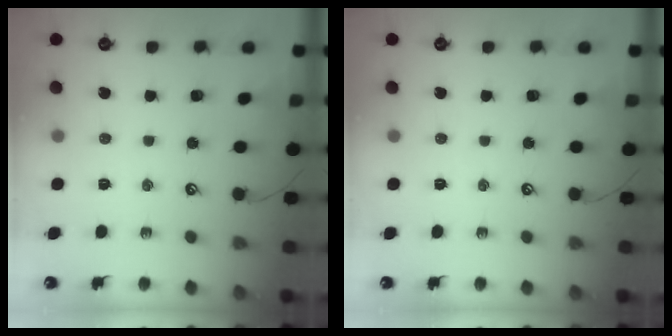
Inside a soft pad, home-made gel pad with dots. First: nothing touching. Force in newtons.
{"total": 0.0}